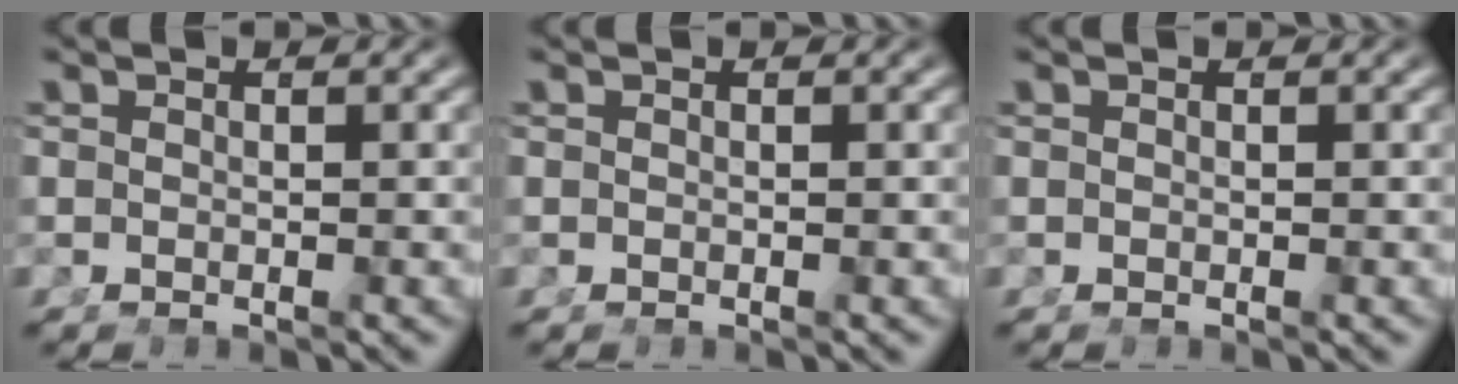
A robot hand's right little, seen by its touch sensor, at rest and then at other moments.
{"total": 0.0}
{"total": 0.0}